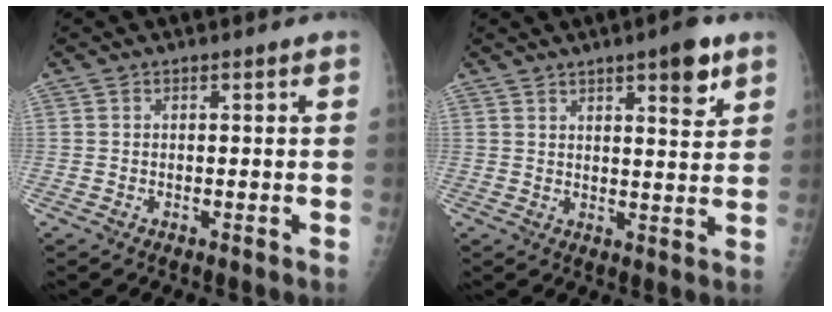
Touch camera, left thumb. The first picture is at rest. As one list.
[{"total": 7.3, "force": [4.3, 1.9, 5.5], "torque": [-0.065, -0.023, 0.059]}]